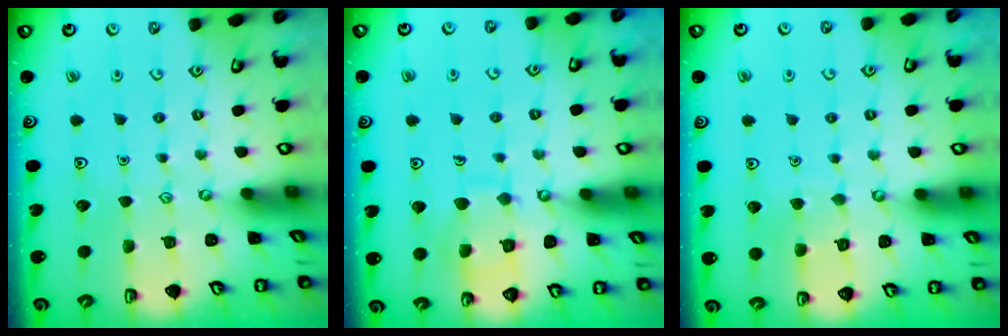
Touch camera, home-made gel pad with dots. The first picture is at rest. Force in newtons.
{"total": 9.4, "press": 9.4, "slide": 0.9}
{"total": 3.9, "press": 3.9, "slide": 0.3}